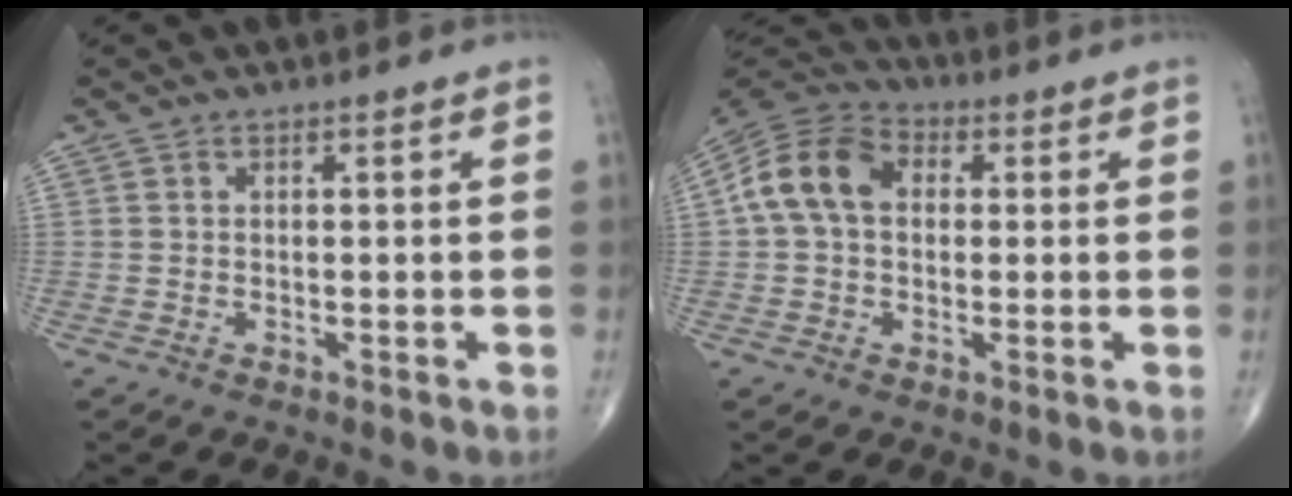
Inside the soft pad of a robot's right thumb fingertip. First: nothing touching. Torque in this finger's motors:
{"motor_torque": [0.21, 1.21, 0.21, -0.22, 0.13]}